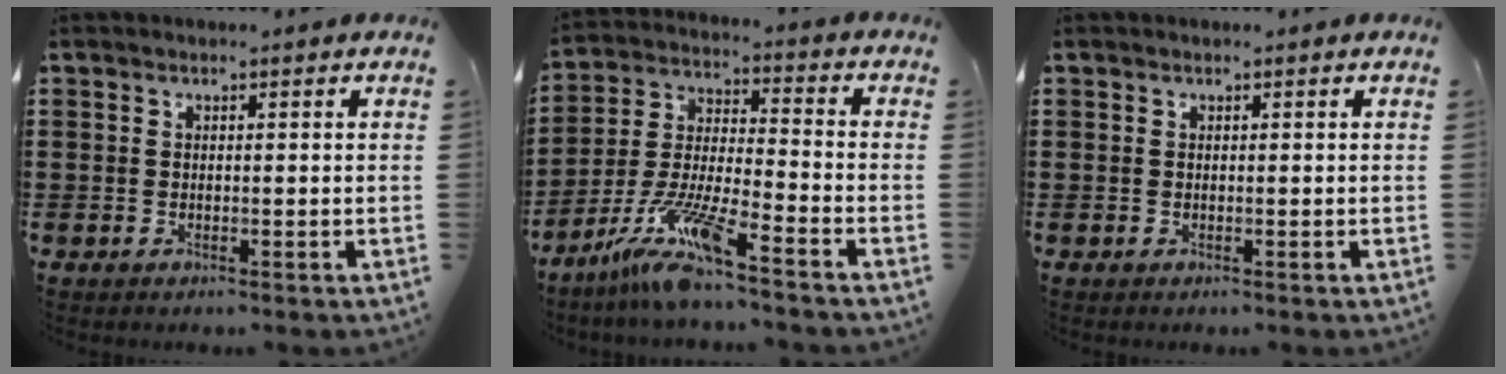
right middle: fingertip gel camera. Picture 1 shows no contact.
{"total": 11.0, "force": [-8.5, 0.3, 7.0], "torque": [-0.157, -0.010, -0.173]}
{"total": 0.0}